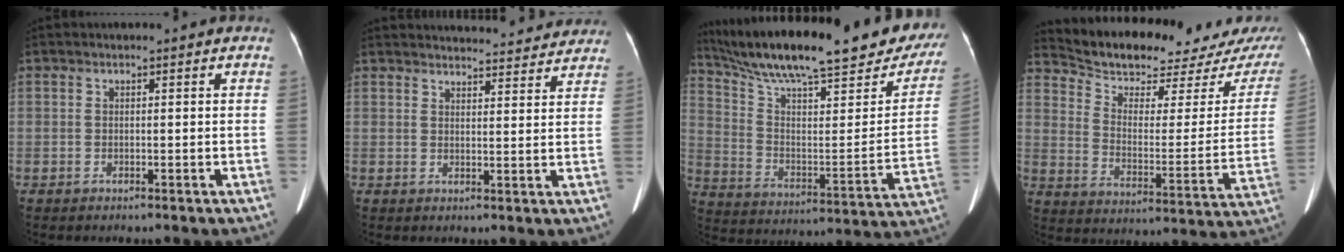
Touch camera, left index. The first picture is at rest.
{"total": 18.9, "force": [18.2, 3.2, 4.0], "torque": [-0.038, -0.011, 0.216]}
{"total": 31.1, "force": [25.7, 5.3, 16.7], "torque": [-0.267, -0.057, 0.357]}
{"total": 19.9, "force": [18.4, 2.7, 6.9], "torque": [-0.104, -0.069, 0.255]}